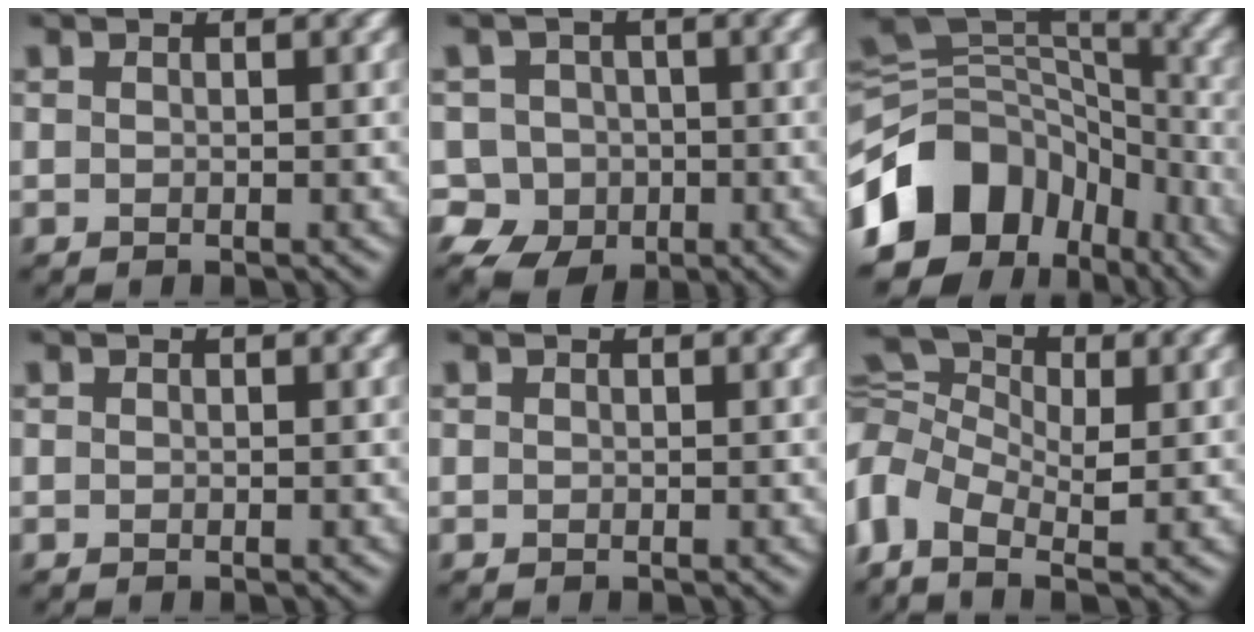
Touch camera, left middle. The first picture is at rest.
{"total": 6.7, "force": [-2.7, 5.6, 2.5], "torque": [-0.026, 0.008, -0.071]}
{"total": 12.0, "force": [-5.5, 8.6, 6.3], "torque": [-0.115, 0.019, -0.113]}
{"total": 0.0}
{"total": 0.0}
{"total": 6.7, "force": [0.9, 4.6, 4.9], "torque": [-0.128, 0.007, 0.002]}